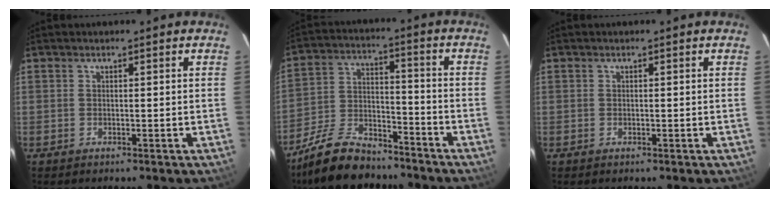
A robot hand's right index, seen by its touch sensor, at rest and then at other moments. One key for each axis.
{"total": 15.3, "fx": -12.3, "fy": 6.1, "fz": 6.8, "tx": -0.154, "ty": 0.006, "tz": -0.210}
{"total": 0.0}